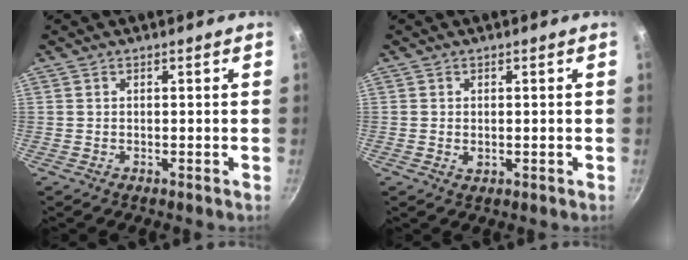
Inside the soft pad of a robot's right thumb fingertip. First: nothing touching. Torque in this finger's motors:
{"motor_torque": [-0.27, 0.10, -0.29, 0.22, -0.01]}